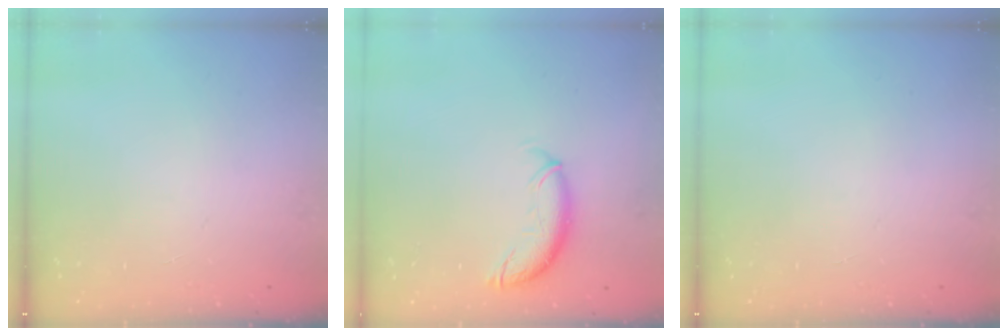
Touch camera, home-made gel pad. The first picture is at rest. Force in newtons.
{"total": 9.9, "press": 9.8, "slide": 1.4}
{"total": 0.0}